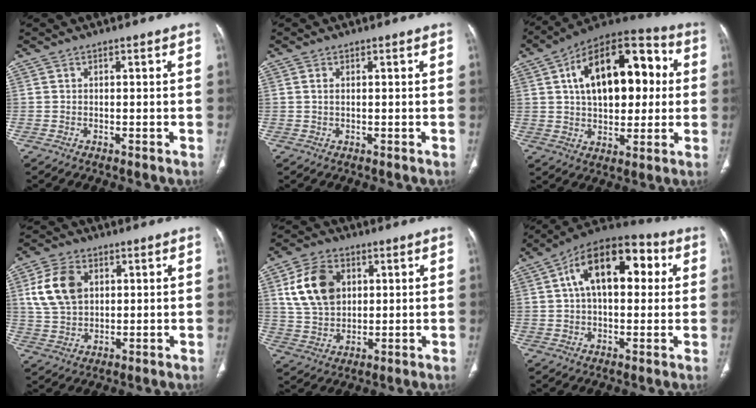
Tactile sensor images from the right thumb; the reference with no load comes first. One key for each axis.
{"total": 0.9, "fx": 0.3, "fy": 0.5, "fz": 0.7, "tx": -0.020, "ty": 0.004, "tz": 0.009}
{"total": 22.7, "fx": 4.4, "fy": 12.8, "fz": 18.2, "tx": -0.247, "ty": 0.027, "tz": 0.061}
{"total": 10.8, "fx": 3.1, "fy": 7.5, "fz": 7.2, "tx": -0.130, "ty": -0.002, "tz": 0.064}
{"total": 12.4, "fx": 3.7, "fy": 8.8, "fz": 7.9, "tx": -0.129, "ty": -0.004, "tz": 0.073}
{"total": 17.7, "fx": 4.4, "fy": 9.8, "fz": 14.1, "tx": -0.196, "ty": 0.029, "tz": 0.060}